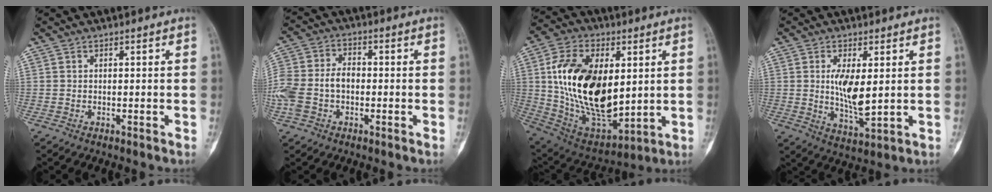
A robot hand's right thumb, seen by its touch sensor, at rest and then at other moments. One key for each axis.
{"total": 11.4, "fx": -2.0, "fy": 7.8, "fz": 8.1, "tx": -0.184, "ty": 0.032, "tz": -0.040}
{"total": 25.1, "fx": 3.3, "fy": 14.3, "fz": 20.4, "tx": -0.352, "ty": -0.022, "tz": 0.072}
{"total": 8.3, "fx": 1.3, "fy": 3.1, "fz": 7.6, "tx": -0.135, "ty": -0.025, "tz": 0.030}